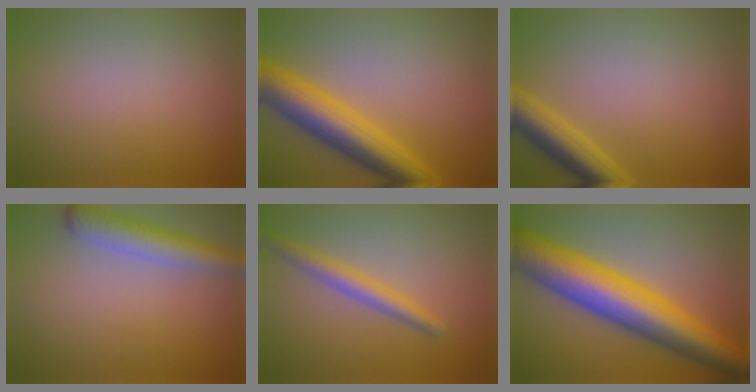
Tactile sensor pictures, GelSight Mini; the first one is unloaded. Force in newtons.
{"total": 7.6, "press": 7.6, "slide": 0.3}
{"total": 4.1, "press": 4.1, "slide": 0.4}
{"total": 4.4, "press": 4.3, "slide": 0.2}
{"total": 2.7, "press": 2.7, "slide": 0.1}
{"total": 11.8, "press": 11.8, "slide": 0.1}